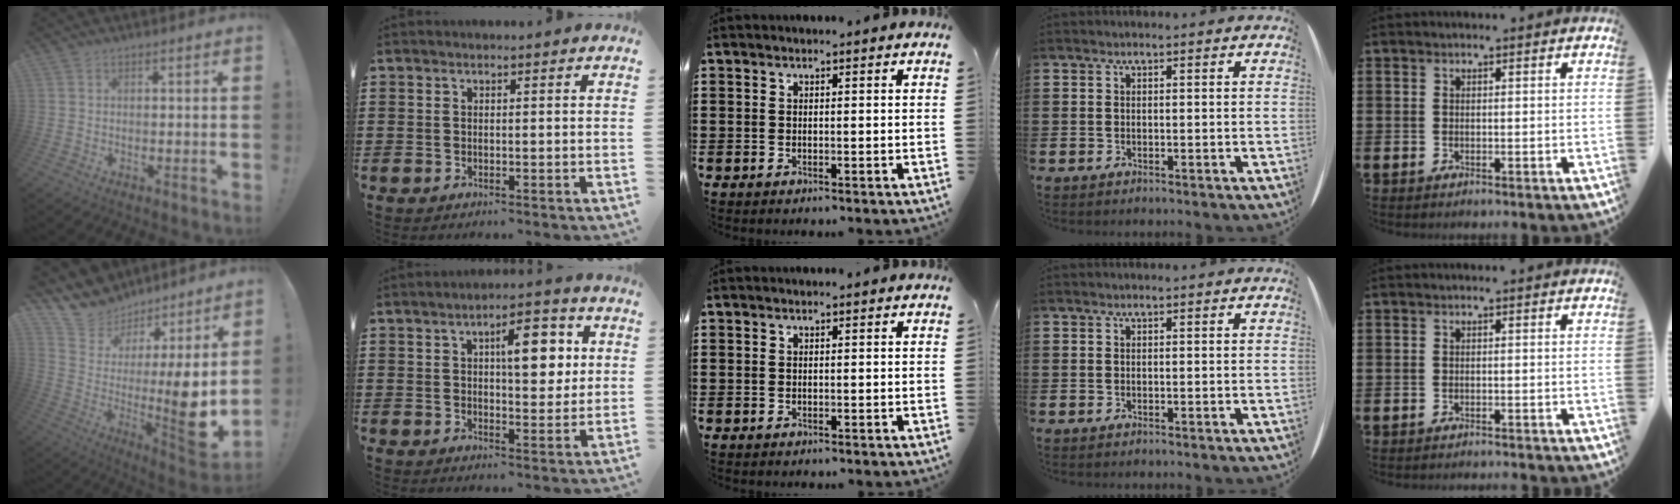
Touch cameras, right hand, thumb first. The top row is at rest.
{"thumb": {"total": 9.3, "force": [1.8, 4.0, 8.1], "torque": [-0.107, -0.069, 0.032]}, "index": {"total": 8.4, "force": [2.4, 3.6, 7.2], "torque": [-0.098, -0.006, 0.029]}, "little": {"total": 0.5, "force": [-0.5, -0.1, 0.0], "torque": [0.002, -0.001, -0.011]}}